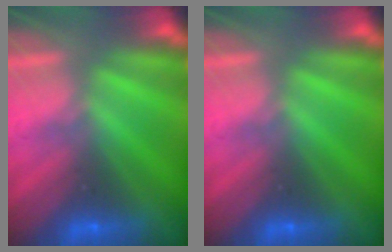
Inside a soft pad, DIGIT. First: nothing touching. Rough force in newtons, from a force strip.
{"total": 0.0}